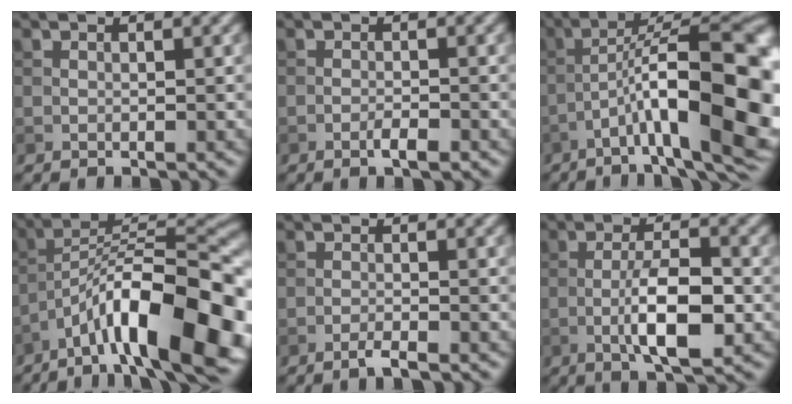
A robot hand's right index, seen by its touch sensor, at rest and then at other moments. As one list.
[{"total": 1.7, "force": [-1.0, 0.3, 1.3], "torque": [-0.020, 0.002, -0.018]}, {"total": 16.4, "force": [-4.4, 5.0, 15.0], "torque": [-0.207, 0.026, -0.063]}, {"total": 15.8, "force": [-7.8, 5.1, 12.7], "torque": [-0.186, 0.020, -0.132]}, {"total": 1.7, "force": [-1.1, 0.2, 1.2], "torque": [-0.018, 0.004, -0.025]}, {"total": 6.3, "force": [-1.6, 1.9, 5.8], "torque": [-0.103, 0.002, -0.030]}]